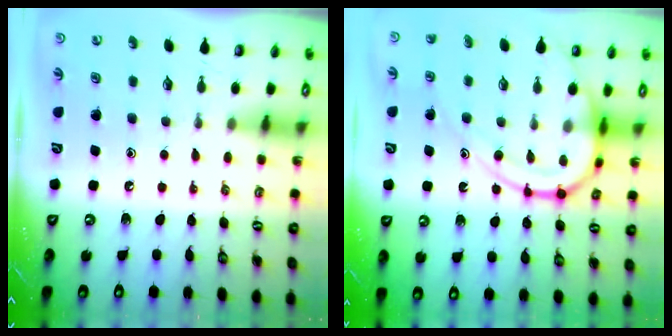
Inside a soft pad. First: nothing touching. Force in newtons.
{"total": 13.9, "press": 13.8, "slide": 1.4}